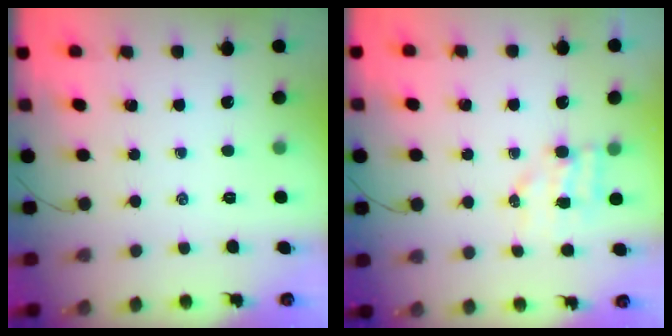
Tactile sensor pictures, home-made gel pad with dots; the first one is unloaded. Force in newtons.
{"total": 4.9, "press": 4.8, "slide": 0.8}